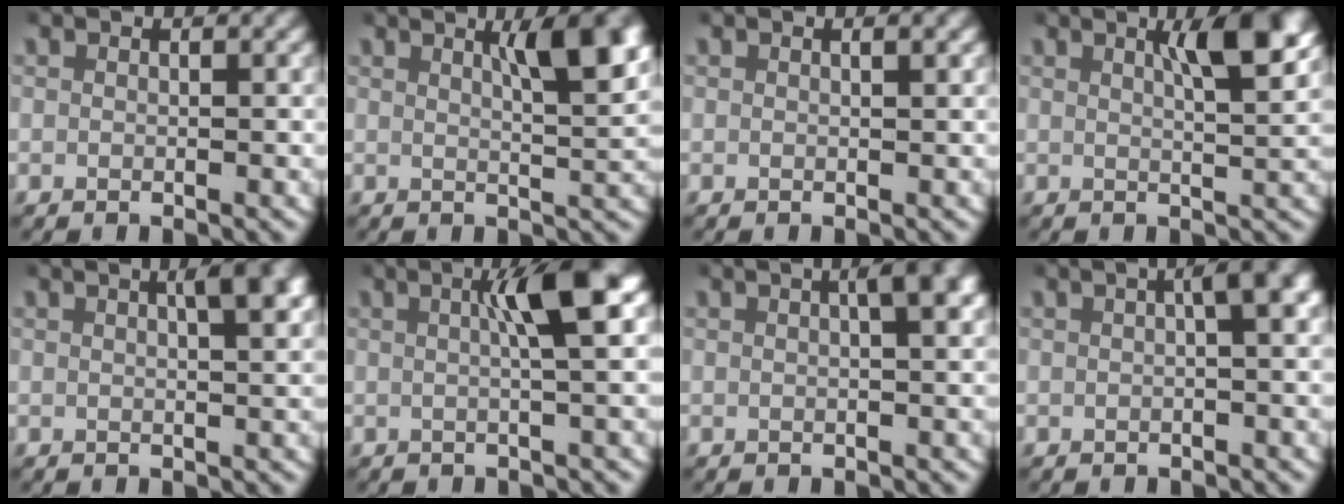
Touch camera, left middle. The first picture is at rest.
{"total": 6.0, "force": [2.5, 1.5, 5.3], "torque": [-0.076, 0.001, 0.037]}
{"total": 0.7, "force": [0.3, -0.1, 0.6], "torque": [-0.007, 0.002, 0.006]}
{"total": 5.4, "force": [2.2, 1.1, 4.8], "torque": [-0.072, 0.003, 0.031]}
{"total": 5.5, "force": [1.9, 1.9, 4.8], "torque": [-0.057, 0.018, 0.020]}
{"total": 5.7, "force": [1.0, 0.8, 5.6], "torque": [-0.083, 0.017, 0.007]}
{"total": 4.6, "force": [1.2, 1.4, 4.3], "torque": [-0.047, 0.020, 0.009]}
{"total": 4.8, "force": [0.8, 1.3, 4.5], "torque": [-0.046, 0.023, 0.004]}